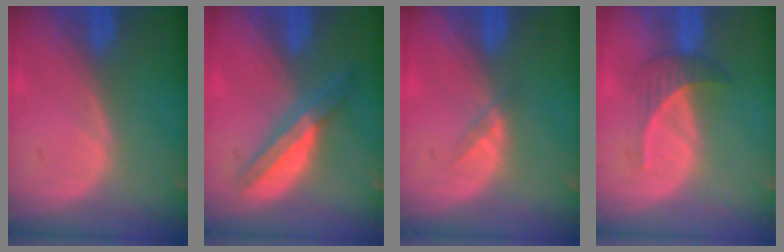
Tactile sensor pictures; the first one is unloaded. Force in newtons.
{"total": 5.5, "press": 5.2, "slide": 1.8}
{"total": 1.4, "press": 1.1, "slide": 0.8}
{"total": 3.6, "press": 3.5, "slide": 0.9}